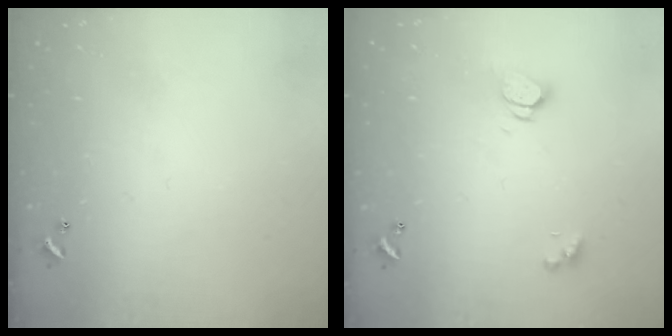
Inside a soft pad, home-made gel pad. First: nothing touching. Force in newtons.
{"total": 2.7, "press": 2.7, "slide": 0.3}